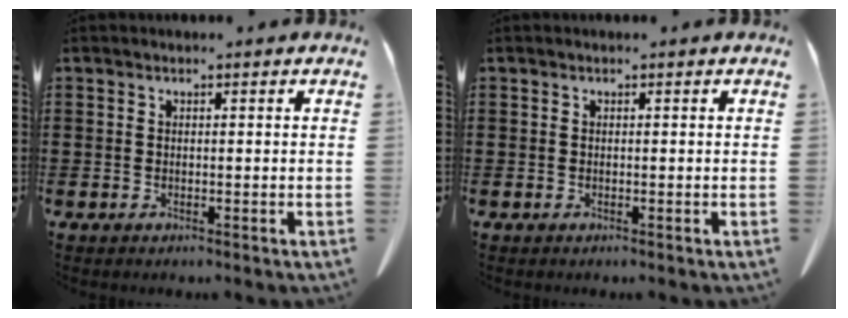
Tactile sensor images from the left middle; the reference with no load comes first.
{"total": 0.0}